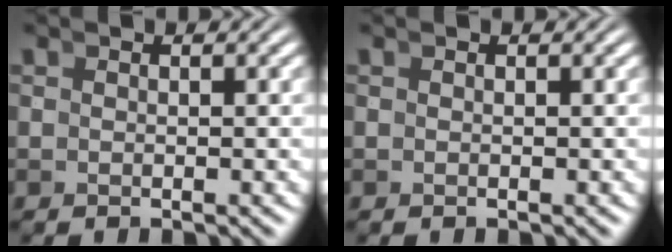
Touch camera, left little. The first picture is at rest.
{"total": 0.0}